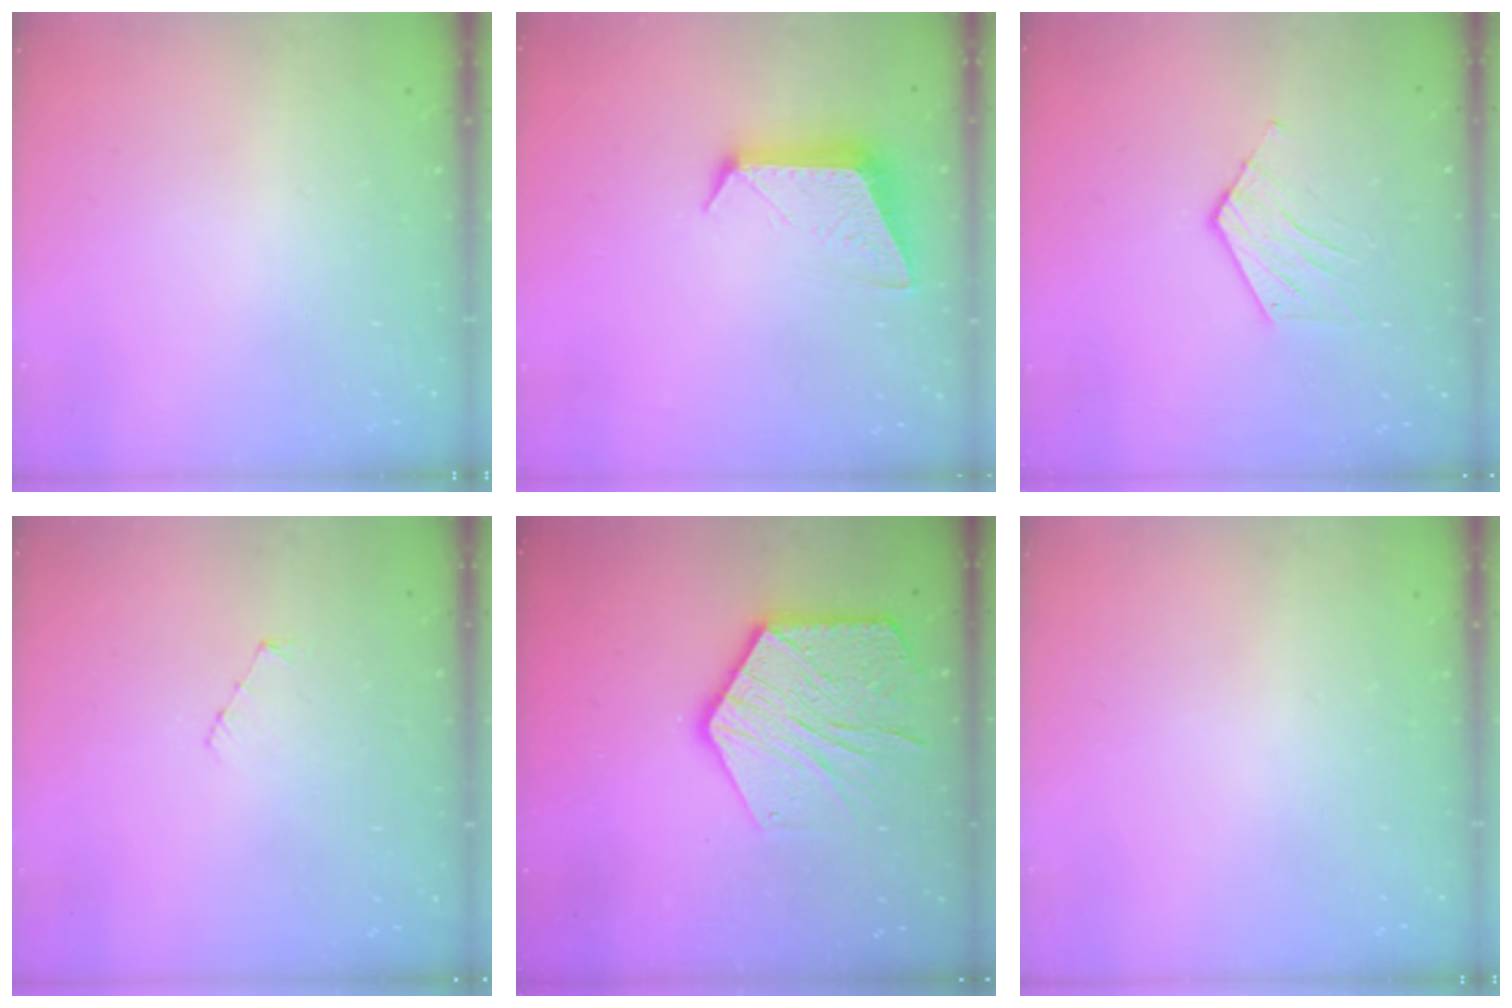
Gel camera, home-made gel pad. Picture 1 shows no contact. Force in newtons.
{"total": 9.9, "press": 9.9, "slide": 0.2}
{"total": 7.2, "press": 7.2, "slide": 0.4}
{"total": 3.0, "press": 3.0, "slide": 0.3}
{"total": 17.4, "press": 17.4, "slide": 1.3}
{"total": 0.0}